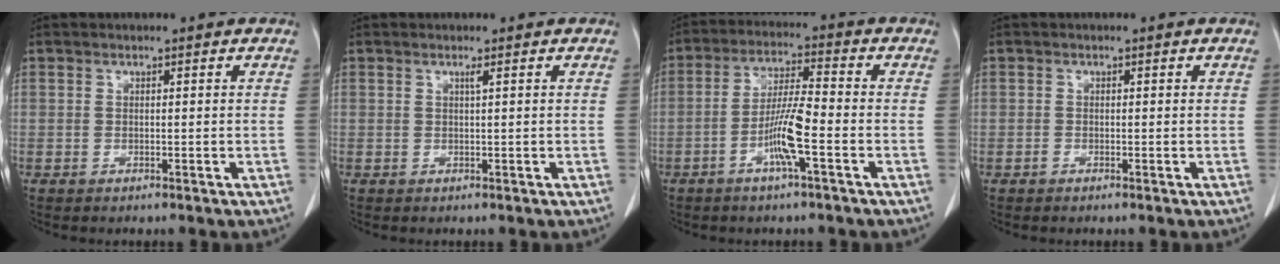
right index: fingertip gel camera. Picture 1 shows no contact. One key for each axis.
{"total": 0.6, "fx": 0.3, "fy": -0.2, "fz": 0.5, "tx": -0.015, "ty": -0.002, "tz": 0.009}
{"total": 7.6, "fx": -2.9, "fy": 0.1, "fz": 7.0, "tx": -0.142, "ty": 0.001, "tz": -0.057}
{"total": 0.6, "fx": -0.3, "fy": 0.5, "fz": 0.0, "tx": 0.000, "ty": 0.005, "tz": -0.008}